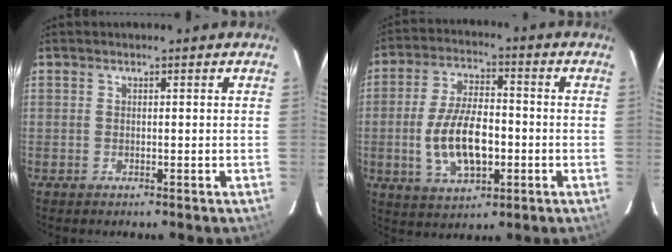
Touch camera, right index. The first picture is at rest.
{"total": 12.8, "force": [-2.5, 6.0, 11.0], "torque": [-0.218, 0.001, -0.037]}